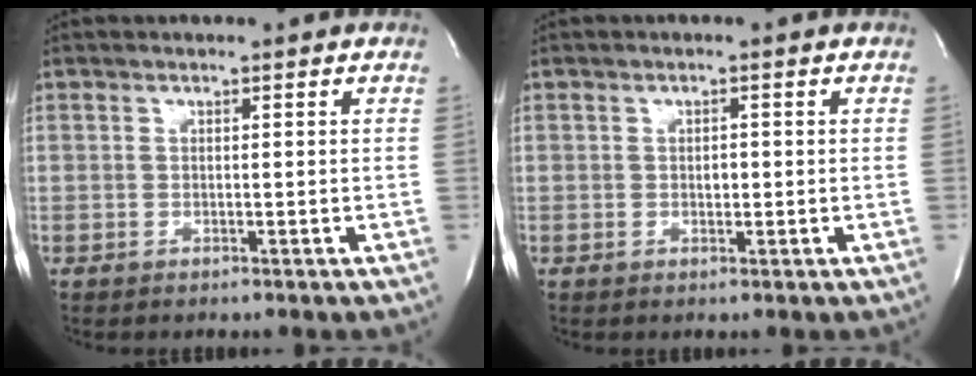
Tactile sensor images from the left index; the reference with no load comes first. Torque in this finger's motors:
{"motor_torque": [0.04, 0.00, 0.00, 0.00]}